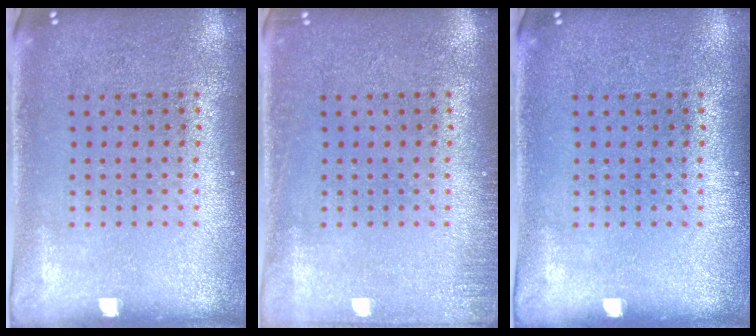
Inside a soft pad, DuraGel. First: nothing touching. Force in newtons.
{"total": 1.1, "press": 1.1, "slide": 0.2}
{"total": 0.0}